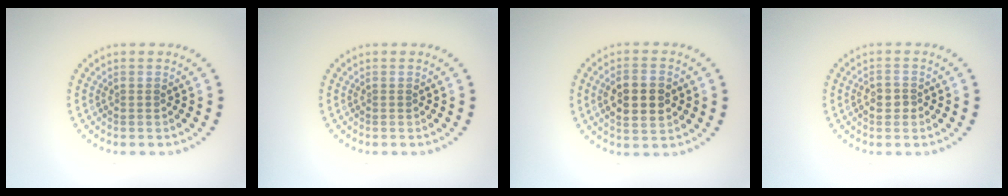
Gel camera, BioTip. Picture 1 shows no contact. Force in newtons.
{"total": 0.0}
{"total": 4.1, "press": 4.0, "slide": 0.4}
{"total": 1.6, "press": 1.6, "slide": 0.3}